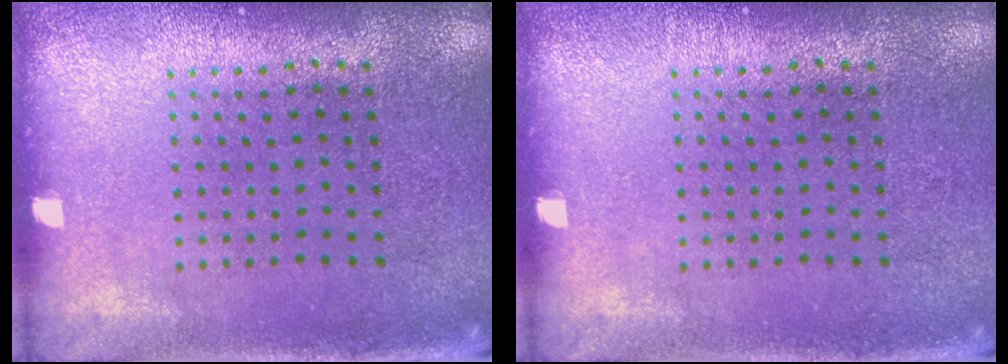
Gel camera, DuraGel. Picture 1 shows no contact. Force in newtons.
{"total": 0.0}